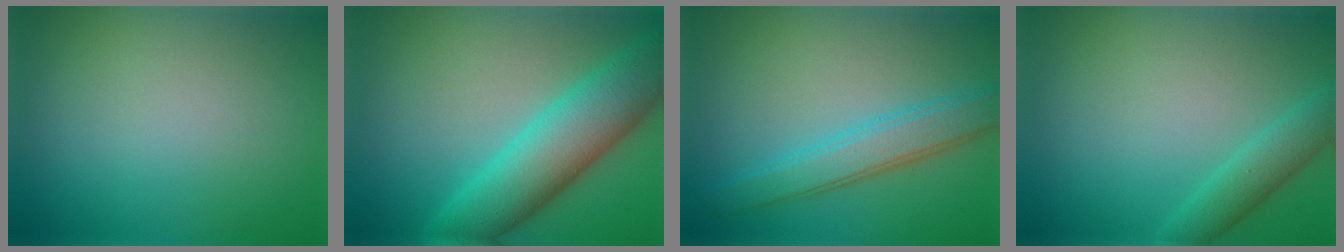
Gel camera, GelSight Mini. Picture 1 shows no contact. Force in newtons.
{"total": 8.5, "press": 8.5, "slide": 0.4}
{"total": 4.1, "press": 4.1, "slide": 0.2}
{"total": 2.9, "press": 2.9, "slide": 0.2}